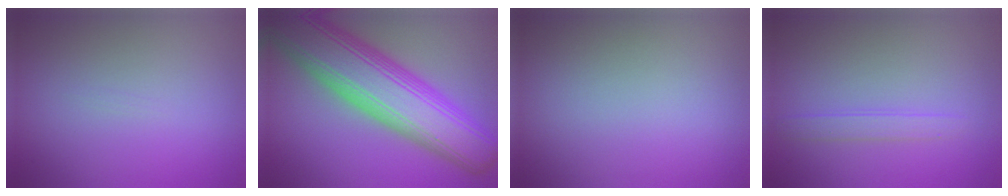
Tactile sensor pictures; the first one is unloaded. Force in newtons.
{"total": 12.8, "press": 12.7, "slide": 0.8}
{"total": 0.0}
{"total": 1.4, "press": 1.4, "slide": 0.1}